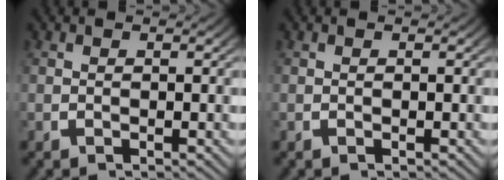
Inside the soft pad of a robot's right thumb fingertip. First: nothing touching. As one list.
[{"total": 0.0}]